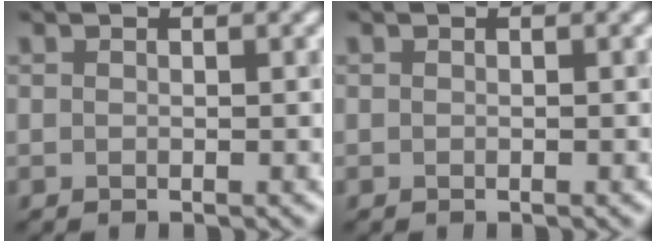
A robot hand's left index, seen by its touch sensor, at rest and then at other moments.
{"total": 0.0}